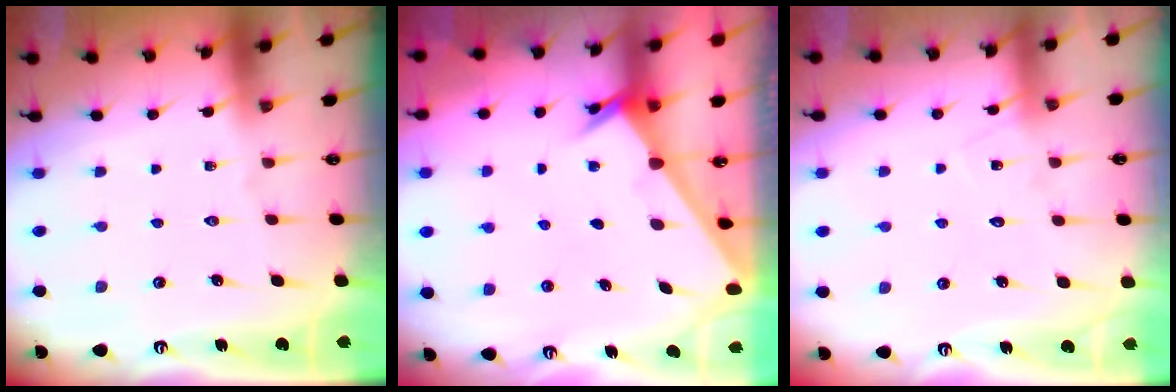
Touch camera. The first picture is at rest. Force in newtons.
{"total": 2.3, "press": 2.3, "slide": 0.3}
{"total": 7.3, "press": 7.3, "slide": 0.5}